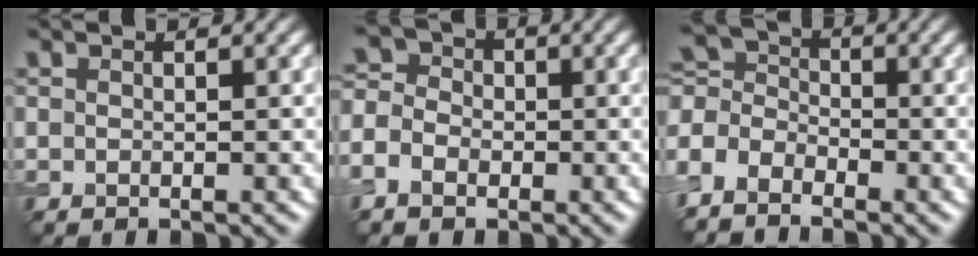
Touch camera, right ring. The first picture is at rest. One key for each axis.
{"total": 4.5, "fx": -1.8, "fy": 3.6, "fz": 1.9, "tx": -0.031, "ty": 0.001, "tz": -0.045}
{"total": 4.7, "fx": -3.3, "fy": 2.5, "fz": 2.2, "tx": -0.047, "ty": 0.006, "tz": -0.080}